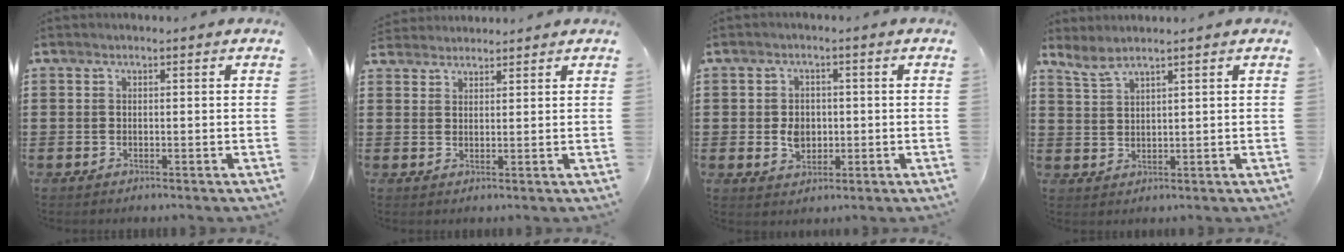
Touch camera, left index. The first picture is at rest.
{"total": 2.2, "force": [2.1, 0.2, -0.3], "torque": [-0.001, -0.002, 0.043]}
{"total": 3.7, "force": [-0.1, 2.8, 2.4], "torque": [-0.045, 0.005, -0.005]}
{"total": 3.0, "force": [2.7, 0.1, 1.4], "torque": [-0.035, -0.002, 0.050]}